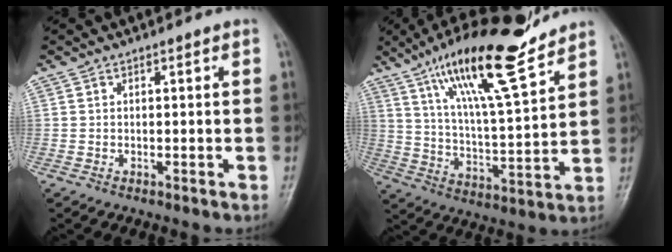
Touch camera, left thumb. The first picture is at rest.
{"total": 18.7, "force": [13.2, 3.3, 12.9], "torque": [-0.201, -0.066, 0.230]}